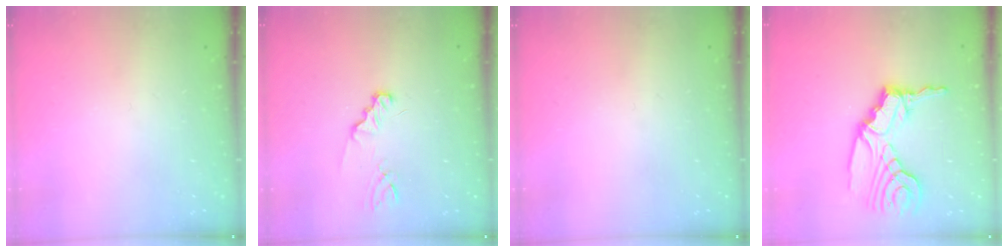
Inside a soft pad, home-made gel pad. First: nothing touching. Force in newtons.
{"total": 1.9, "press": 1.9, "slide": 0.2}
{"total": 0.0}
{"total": 11.3, "press": 11.3, "slide": 1.0}